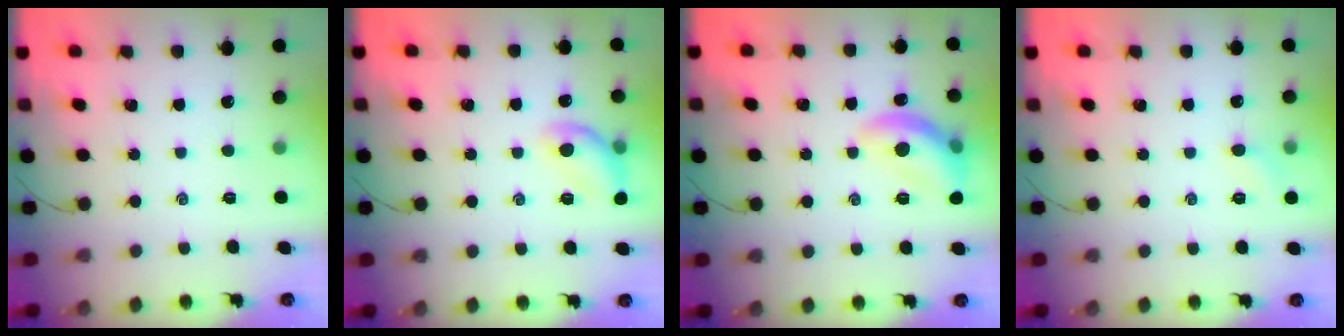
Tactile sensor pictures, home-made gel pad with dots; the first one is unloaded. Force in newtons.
{"total": 11.2, "press": 11.1, "slide": 0.4}
{"total": 12.4, "press": 12.4, "slide": 0.7}
{"total": 4.0, "press": 3.8, "slide": 1.2}